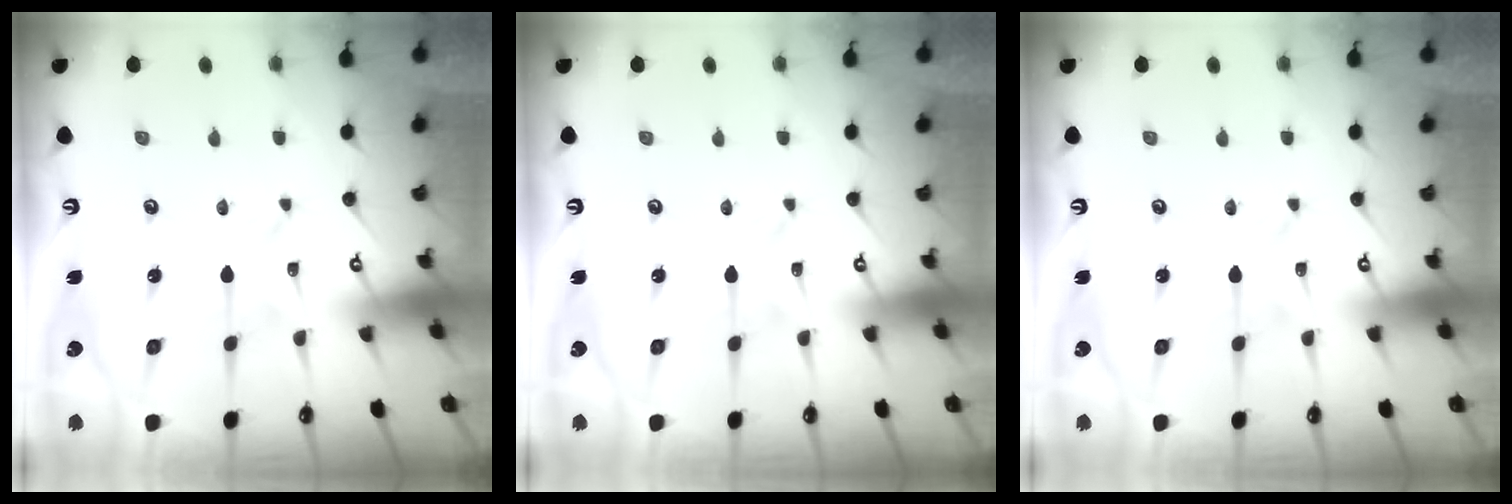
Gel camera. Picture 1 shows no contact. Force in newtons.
{"total": 0.0}
{"total": 0.0}